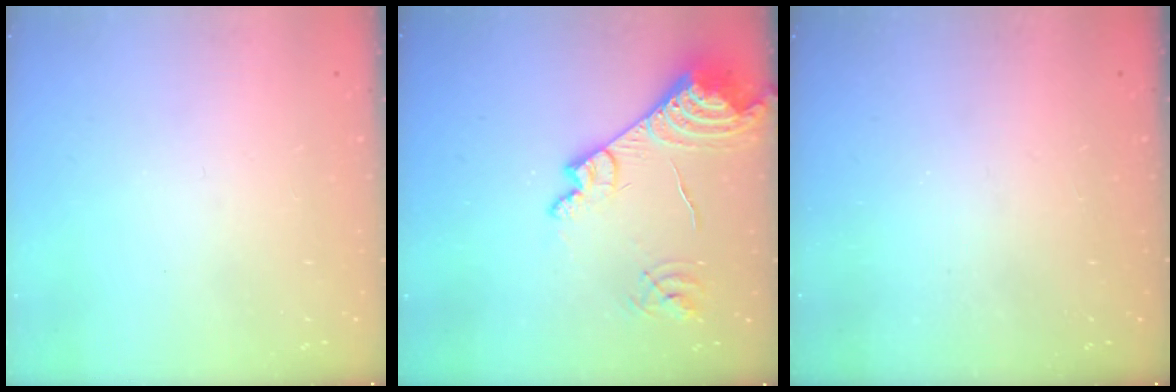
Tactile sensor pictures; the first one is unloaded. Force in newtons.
{"total": 17.6, "press": 17.5, "slide": 1.8}
{"total": 0.6, "press": 0.5, "slide": 0.2}